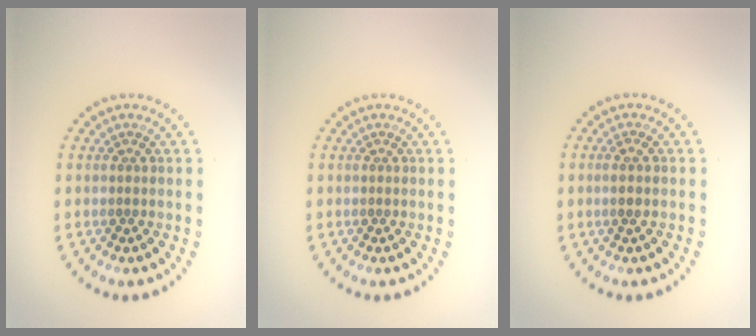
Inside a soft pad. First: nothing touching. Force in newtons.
{"total": 0.0}
{"total": 0.8, "press": 0.6, "slide": 0.5}